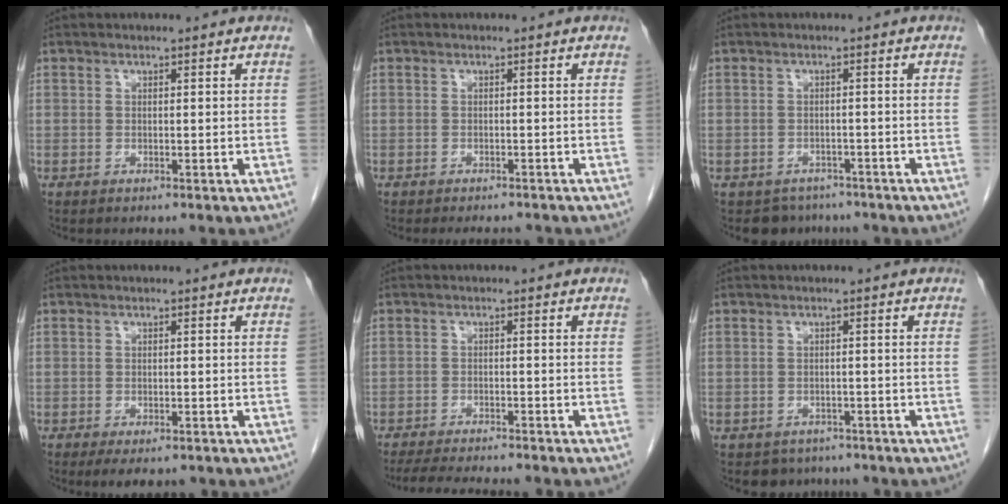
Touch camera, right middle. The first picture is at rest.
{"total": 3.1, "force": [-2.9, 0.7, 0.8], "torque": [-0.010, -0.006, -0.036]}
{"total": 4.1, "force": [-3.4, 2.4, -0.3], "torque": [0.002, 0.007, -0.048]}
{"total": 4.7, "force": [-3.5, 1.7, 2.5], "torque": [-0.031, -0.008, -0.048]}
{"total": 9.9, "force": [-8.9, 0.8, 4.4], "torque": [-0.063, -0.017, -0.129]}
{"total": 3.8, "force": [-3.2, 2.2, 0.0], "torque": [-0.002, 0.005, -0.044]}